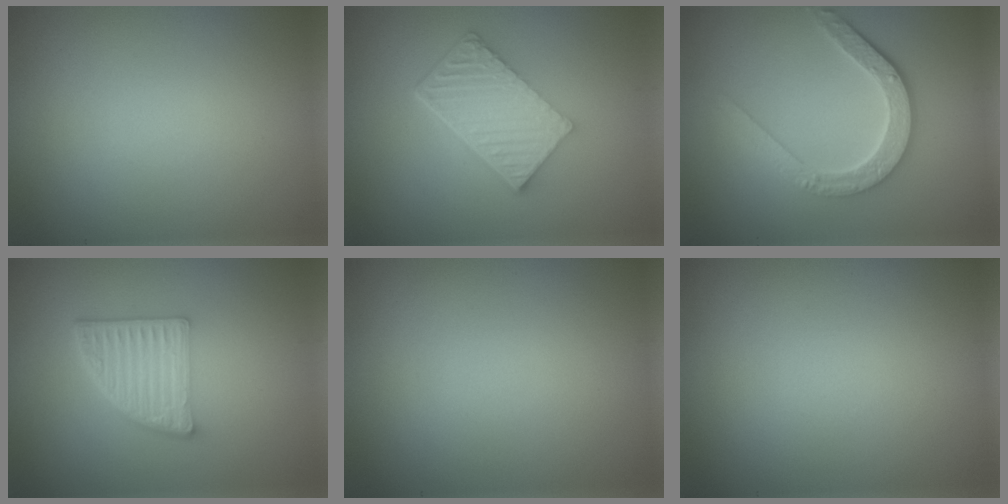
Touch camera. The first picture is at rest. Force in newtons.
{"total": 6.4, "press": 4.4, "slide": 4.6}
{"total": 4.6, "press": 3.5, "slide": 3.0}
{"total": 5.2, "press": 3.6, "slide": 3.7}
{"total": 0.0}
{"total": 0.0}